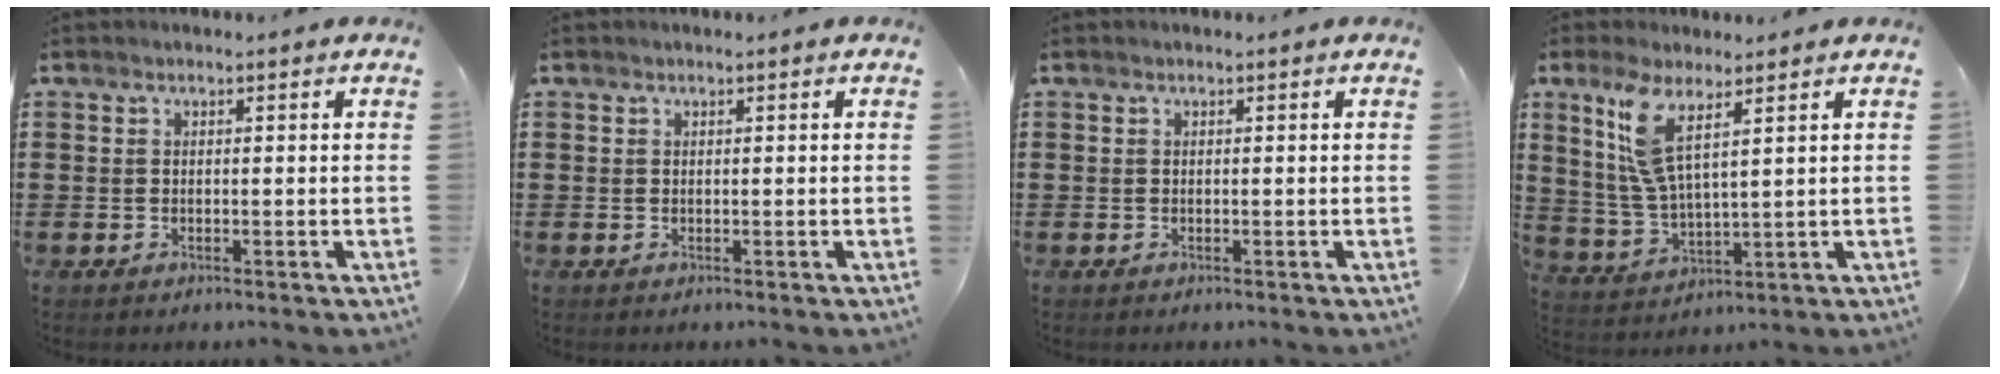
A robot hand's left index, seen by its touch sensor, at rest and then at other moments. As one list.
[{"total": 0.0}, {"total": 0.0}, {"total": 8.2, "force": [4.9, 2.0, 6.3], "torque": [-0.160, -0.010, 0.080]}]